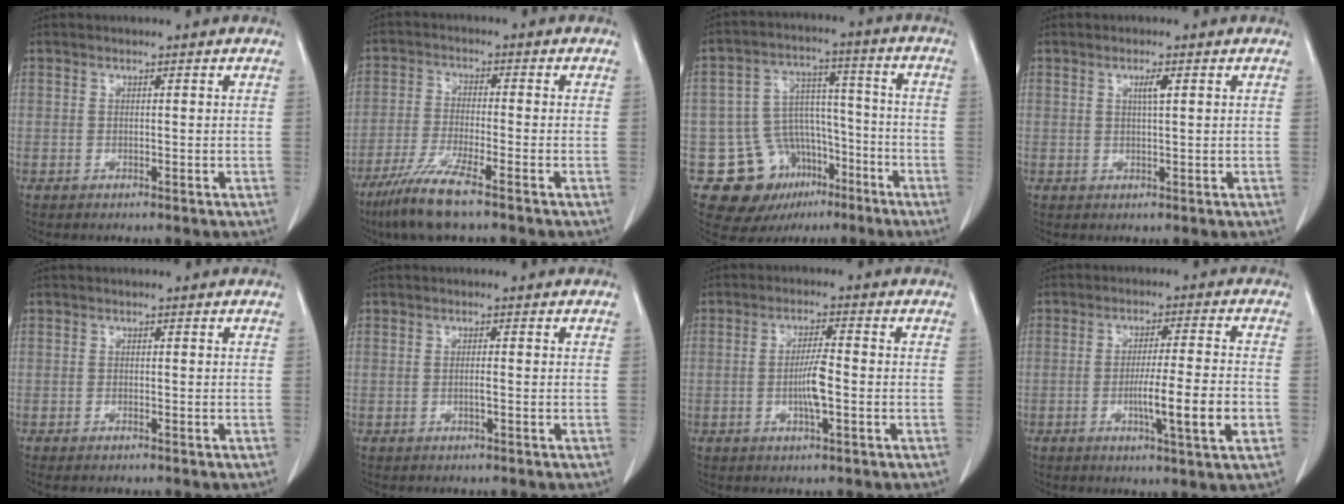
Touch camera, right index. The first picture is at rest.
{"total": 8.1, "force": [-5.6, 0.1, 5.9], "torque": [-0.122, -0.026, -0.109]}
{"total": 13.4, "force": [-6.8, 10.6, 4.8], "torque": [-0.077, 0.058, -0.090]}
{"total": 1.8, "force": [0.7, 0.0, 1.7], "torque": [-0.032, 0.000, 0.011]}
{"total": 0.9, "force": [-0.7, 0.1, 0.5], "torque": [-0.013, -0.003, -0.010]}
{"total": 0.9, "force": [-0.2, 0.0, 0.9], "torque": [-0.016, 0.001, -0.001]}
{"total": 4.9, "force": [-0.9, 0.5, 4.8], "torque": [-0.092, -0.001, -0.014]}
{"total": 9.7, "force": [-2.5, -0.2, 9.3], "torque": [-0.148, -0.009, -0.038]}